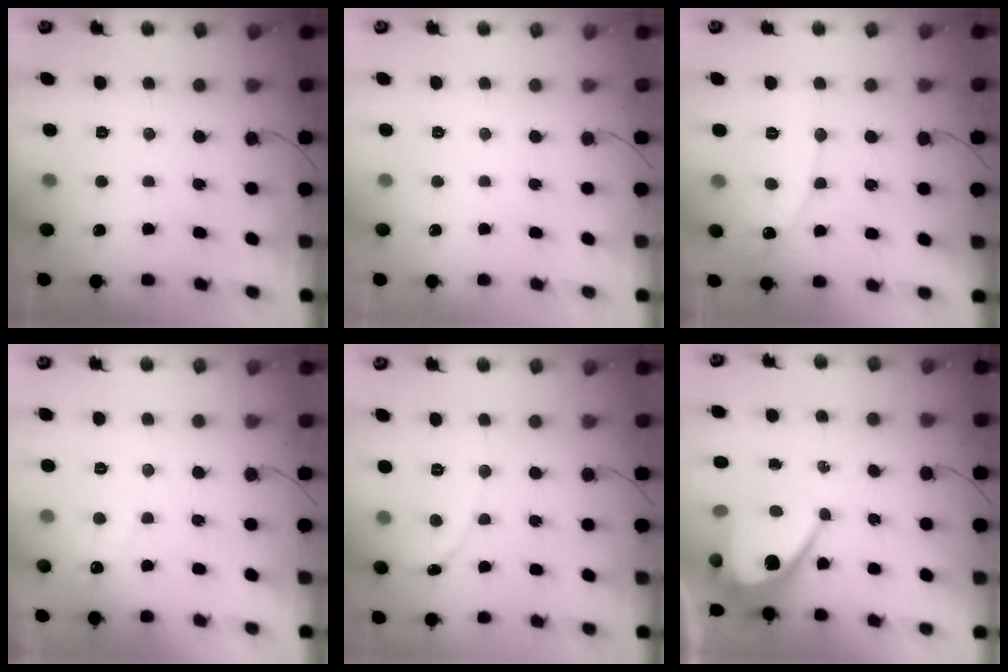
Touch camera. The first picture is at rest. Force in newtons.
{"total": 0.0}
{"total": 8.2, "press": 8.2, "slide": 0.6}
{"total": 2.7, "press": 2.7, "slide": 0.1}
{"total": 2.1, "press": 2.1, "slide": 0.2}
{"total": 9.6, "press": 9.6, "slide": 0.5}